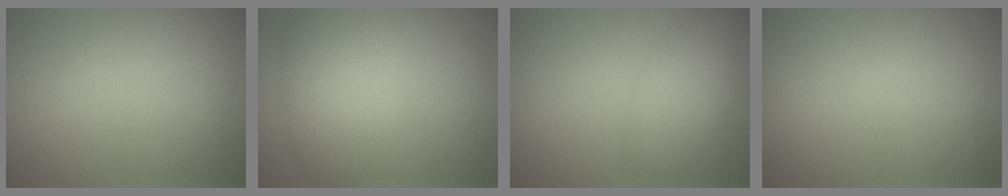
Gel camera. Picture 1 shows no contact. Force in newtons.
{"total": 5.6, "press": 5.6, "slide": 0.4}
{"total": 2.7, "press": 2.7, "slide": 0.1}
{"total": 0.0}